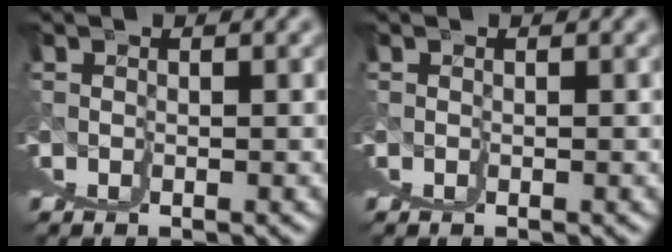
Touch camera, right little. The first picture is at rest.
{"total": 0.0}